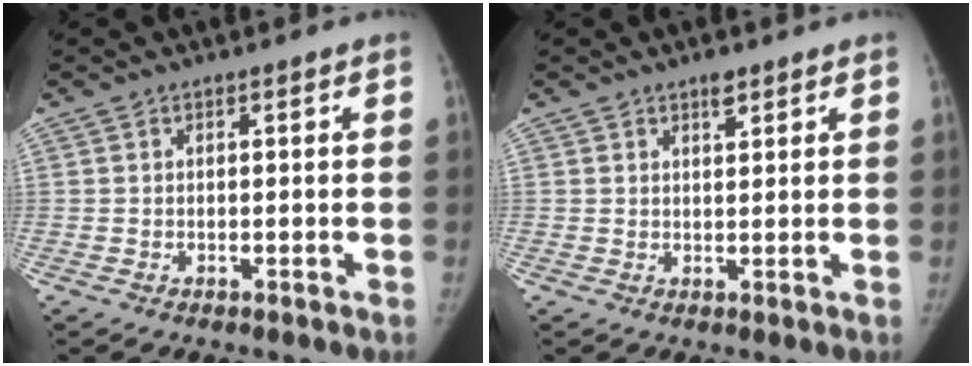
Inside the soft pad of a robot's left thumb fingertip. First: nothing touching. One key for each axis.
{"total": 2.1, "fx": 1.5, "fy": 0.9, "fz": 1.1, "tx": -0.004, "ty": -0.008, "tz": 0.023}